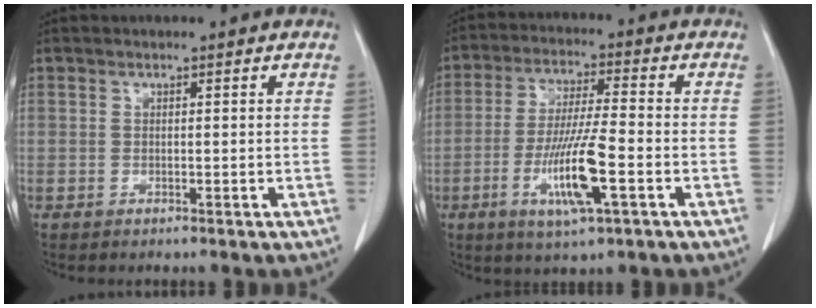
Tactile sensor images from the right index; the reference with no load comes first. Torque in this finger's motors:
{"motor_torque": [1.70, -0.43, 0.78, 0.21]}